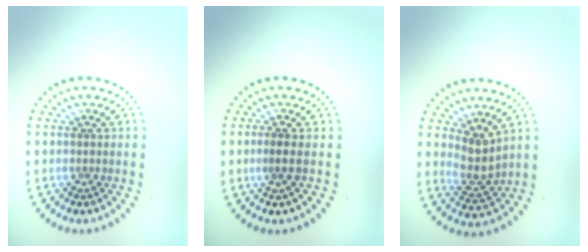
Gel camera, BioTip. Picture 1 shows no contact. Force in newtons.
{"total": 0.9, "press": 0.6, "slide": 0.6}
{"total": 2.9, "press": 2.3, "slide": 1.8}